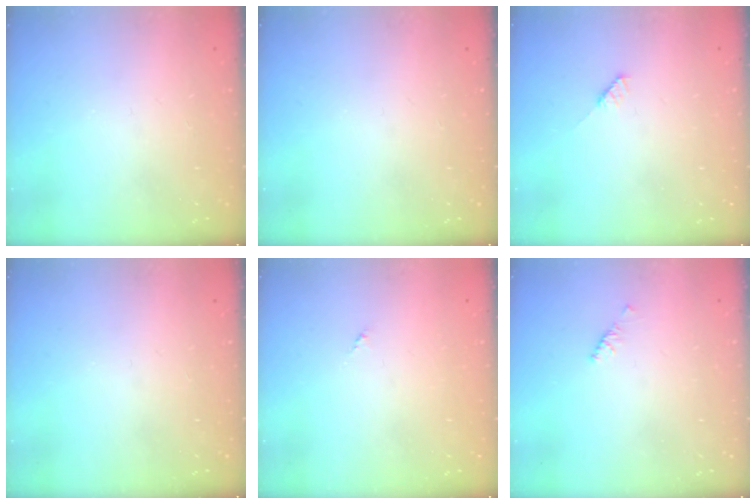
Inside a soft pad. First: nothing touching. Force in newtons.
{"total": 0.0}
{"total": 3.0, "press": 3.0, "slide": 0.2}
{"total": 0.0}
{"total": 0.0}
{"total": 2.1, "press": 2.0, "slide": 0.6}